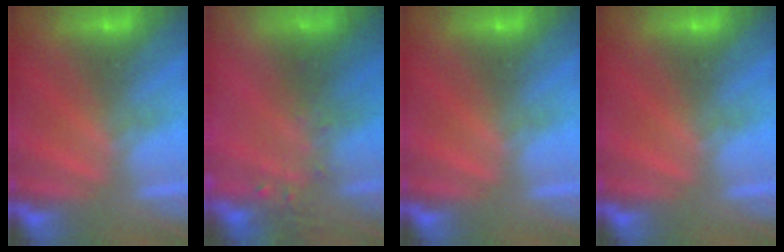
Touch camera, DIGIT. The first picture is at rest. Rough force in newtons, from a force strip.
{"total": 9.0}
{"total": 0.0}
{"total": 0.0}